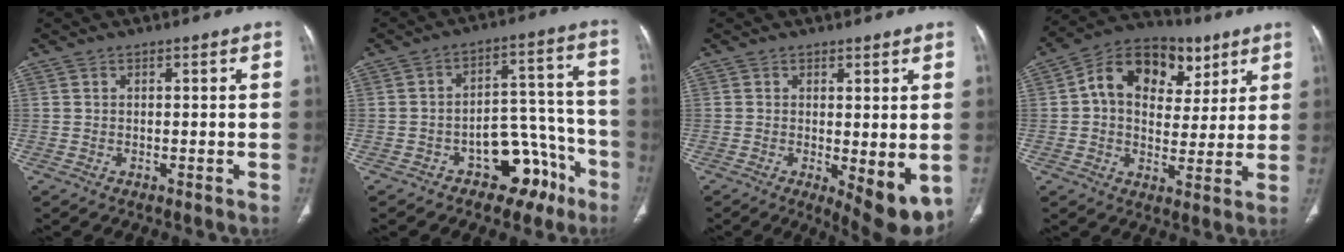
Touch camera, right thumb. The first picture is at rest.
{"total": 12.0, "force": [-7.1, 7.1, 6.6], "torque": [-0.041, 0.090, -0.098]}
{"total": 8.4, "force": [-1.4, 3.0, 7.7], "torque": [-0.103, -0.025, -0.013]}
{"total": 15.9, "force": [5.7, 11.4, 9.6], "torque": [-0.113, 0.008, 0.085]}